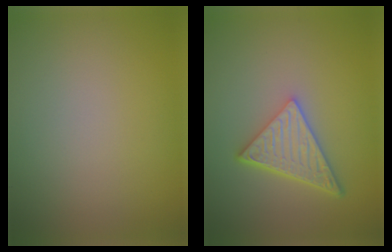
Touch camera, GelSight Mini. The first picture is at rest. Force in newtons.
{"total": 5.5, "press": 4.1, "slide": 3.7}